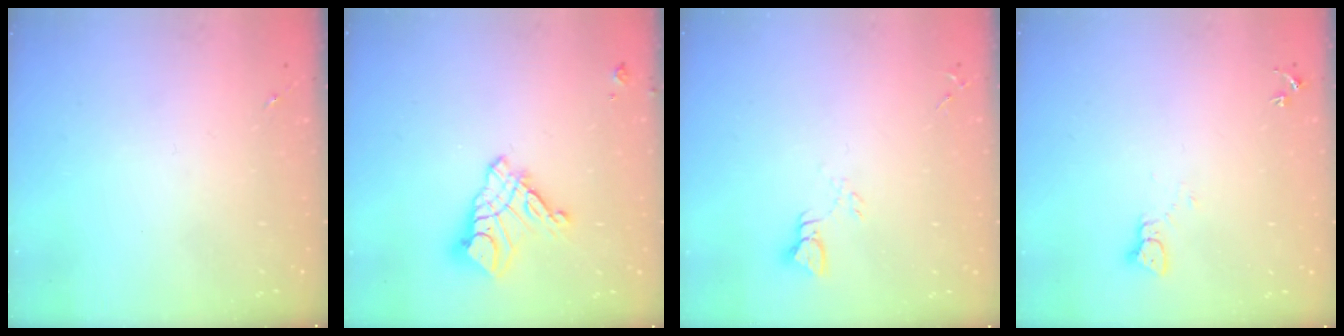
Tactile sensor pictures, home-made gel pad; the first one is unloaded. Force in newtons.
{"total": 12.6, "press": 12.5, "slide": 1.1}
{"total": 2.8, "press": 2.8, "slide": 0.2}
{"total": 2.2, "press": 2.2, "slide": 0.2}